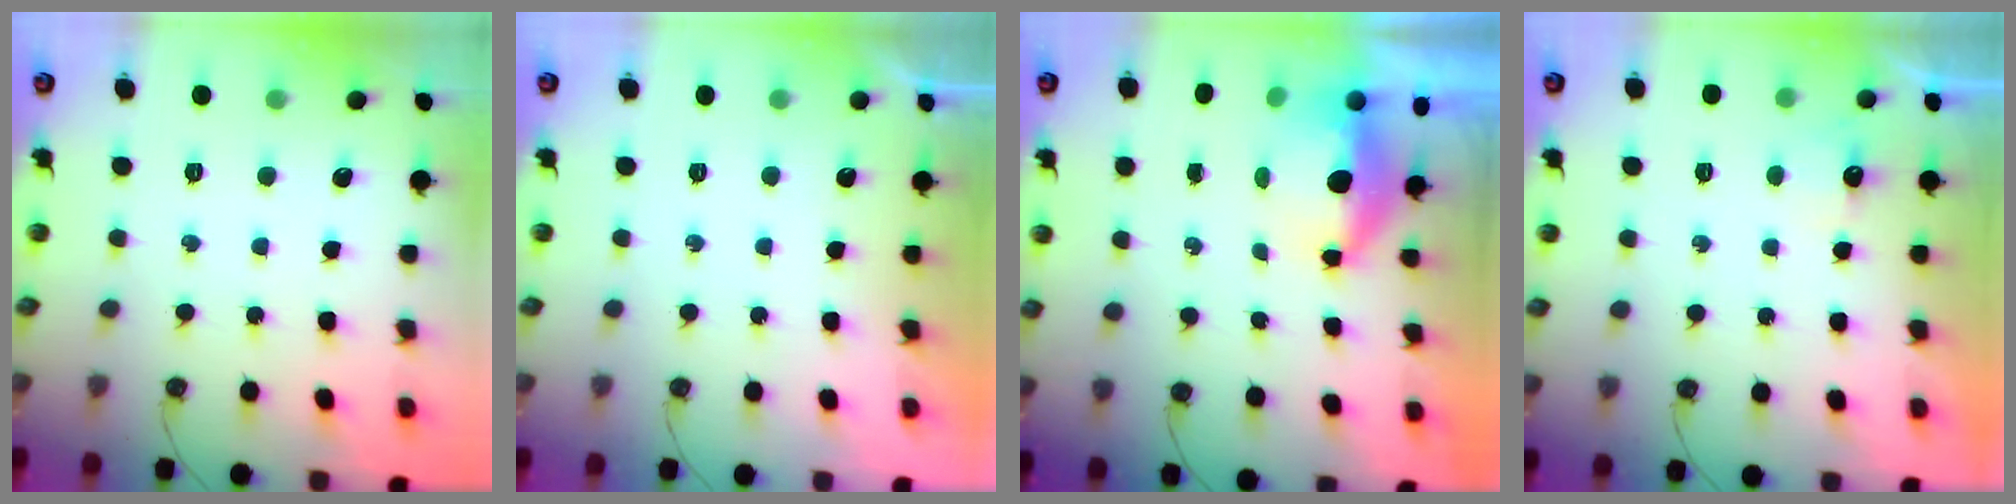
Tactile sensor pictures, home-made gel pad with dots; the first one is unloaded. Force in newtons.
{"total": 0.0}
{"total": 11.3, "press": 6.0, "slide": 9.6}
{"total": 2.8, "press": 2.7, "slide": 0.4}